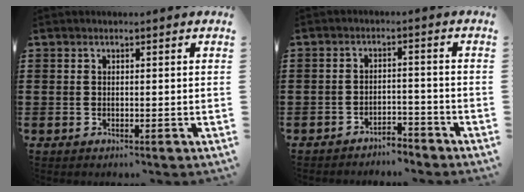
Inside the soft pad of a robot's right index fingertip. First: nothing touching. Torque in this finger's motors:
{"motor_torque": [-0.55, 0.00, -0.75, -0.21]}